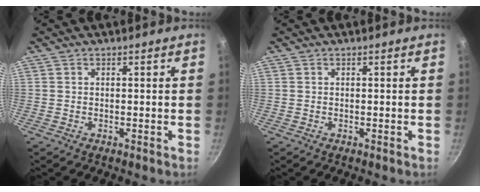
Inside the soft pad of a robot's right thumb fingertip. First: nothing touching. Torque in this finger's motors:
{"motor_torque": [0.00, 0.00, 0.13, 0.02, 0.03]}